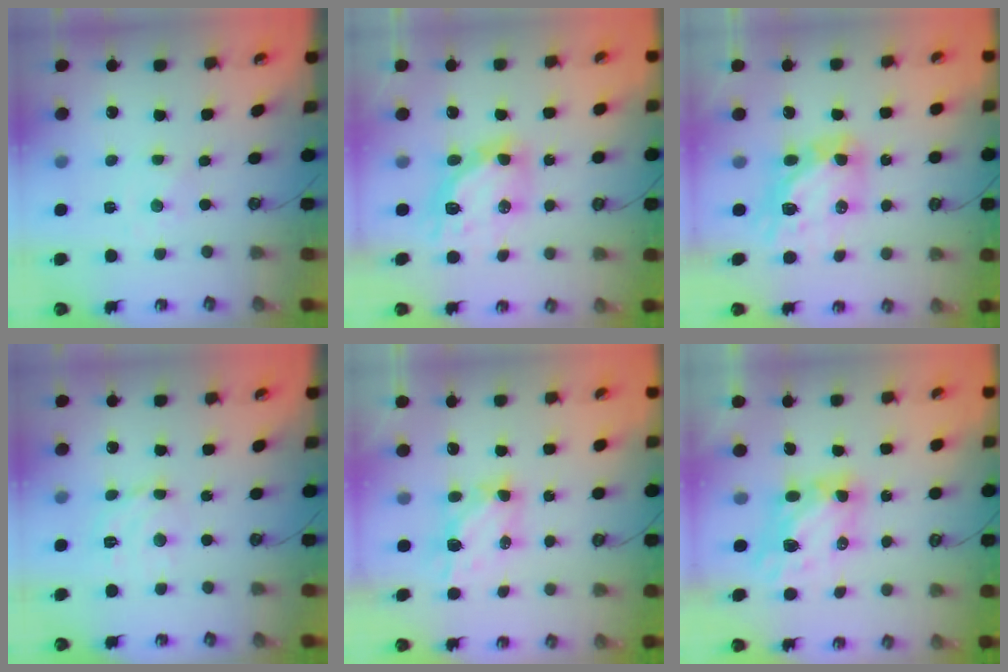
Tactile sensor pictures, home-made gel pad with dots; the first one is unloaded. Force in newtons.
{"total": 11.5, "press": 11.5, "slide": 1.0}
{"total": 12.2, "press": 12.2, "slide": 1.2}
{"total": 8.7, "press": 8.7, "slide": 0.9}
{"total": 6.2, "press": 6.2, "slide": 0.2}
{"total": 6.7, "press": 6.7, "slide": 0.5}